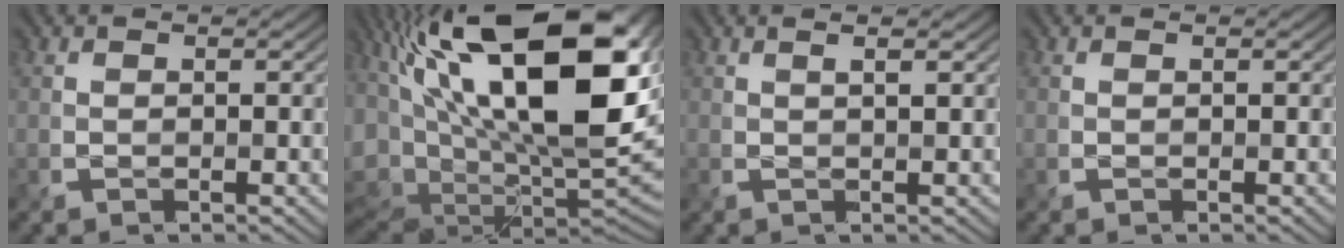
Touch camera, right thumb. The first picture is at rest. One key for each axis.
{"total": 22.3, "fx": 7.3, "fy": 10.0, "fz": 18.5, "tx": -0.355, "ty": 0.027, "tz": 0.138}
{"total": 1.5, "fx": 0.6, "fy": 0.0, "fz": 1.3, "tx": -0.015, "ty": -0.002, "tz": 0.009}
{"total": 0.0}